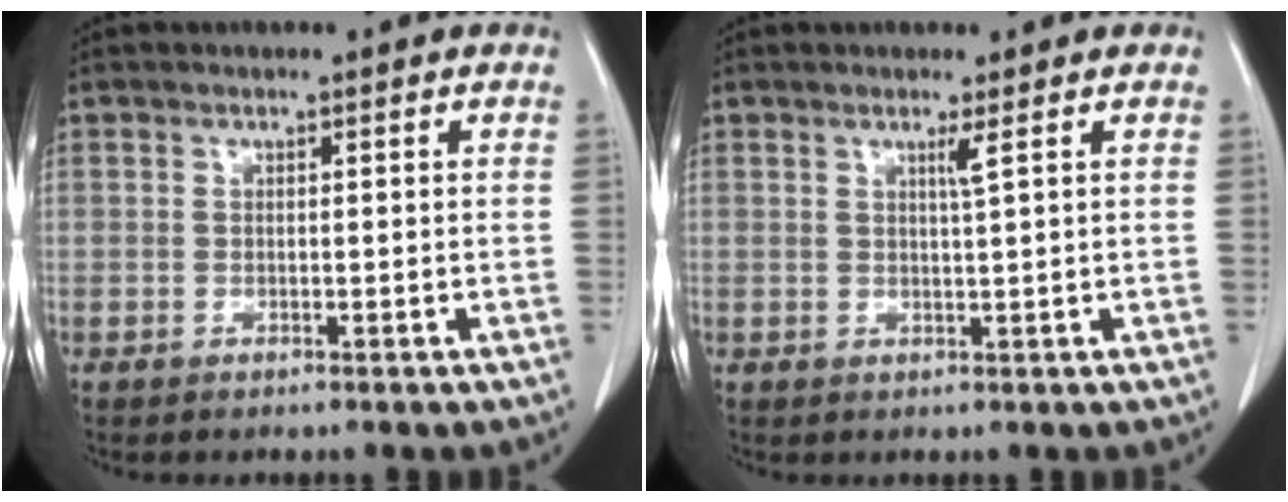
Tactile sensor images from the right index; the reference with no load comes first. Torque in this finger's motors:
{"motor_torque": [0.02, 0.03, 0.02, 0.00]}